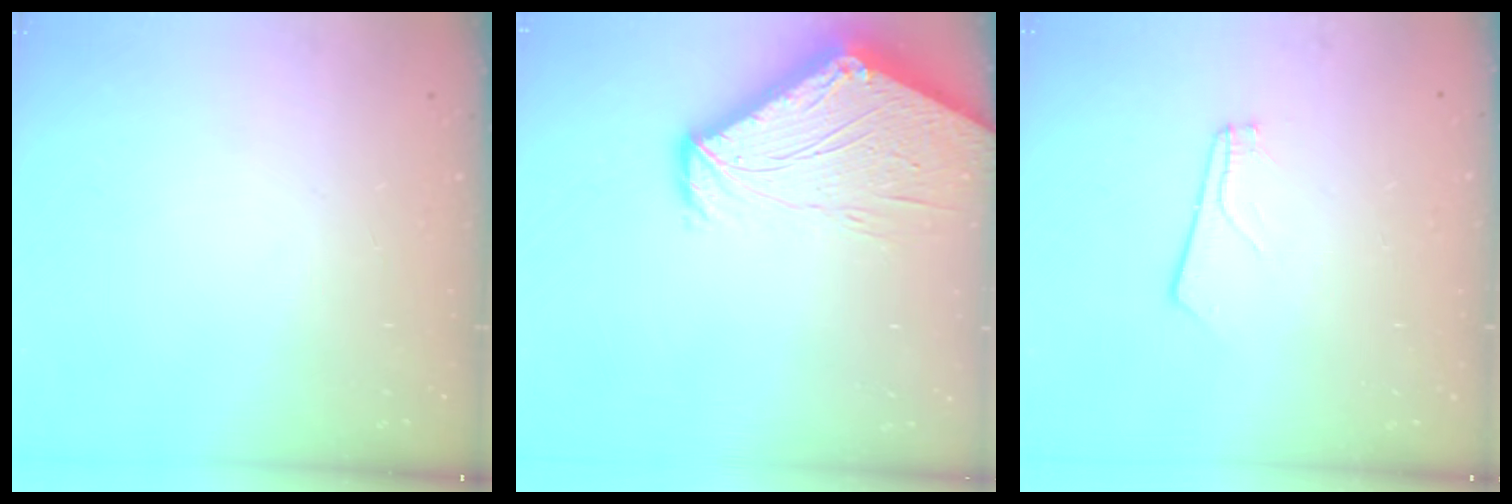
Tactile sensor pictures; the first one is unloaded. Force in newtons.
{"total": 10.4, "press": 10.4, "slide": 1.2}
{"total": 2.1, "press": 2.1, "slide": 0.3}